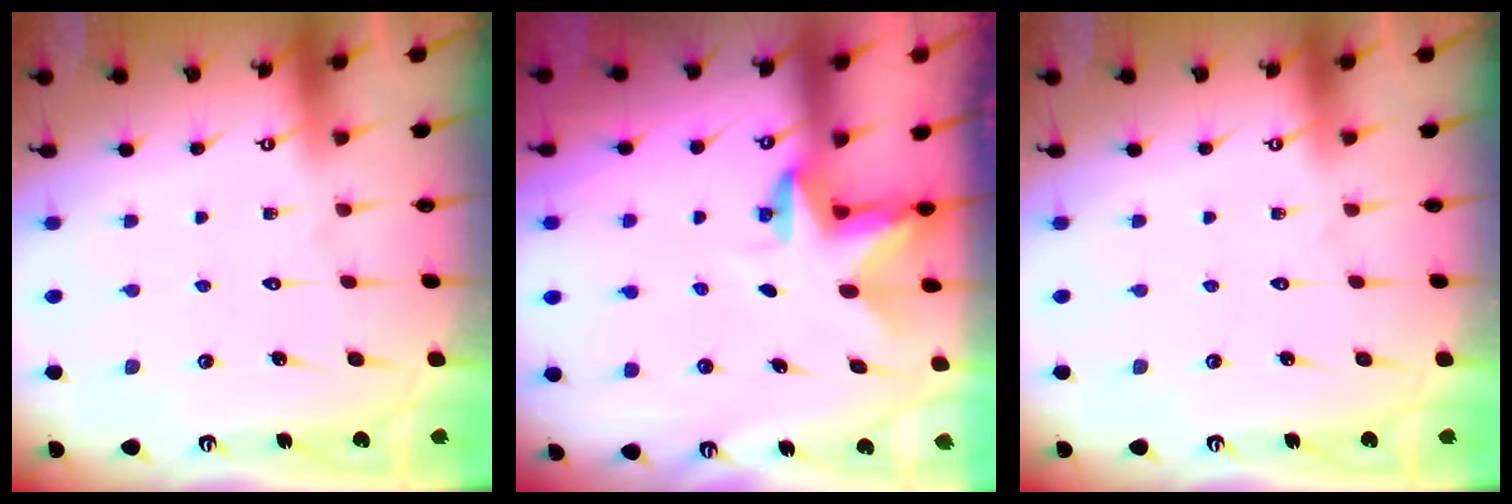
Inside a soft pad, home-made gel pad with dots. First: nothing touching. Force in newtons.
{"total": 3.0, "press": 3.0, "slide": 0.1}
{"total": 0.0}